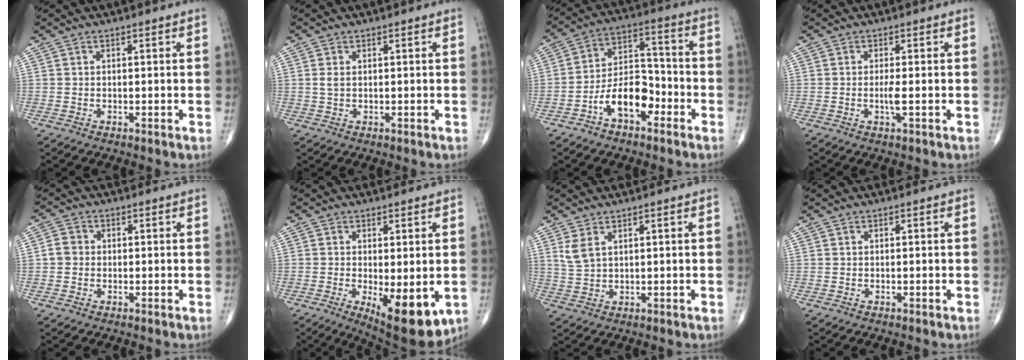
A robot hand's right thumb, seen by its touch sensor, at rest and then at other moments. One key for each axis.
{"total": 1.4, "fx": 0.3, "fy": 0.8, "fz": 1.1, "tx": -0.026, "ty": 0.001, "tz": 0.009}
{"total": 10.7, "fx": -5.1, "fy": 5.9, "fz": 7.3, "tx": -0.108, "ty": 0.049, "tz": -0.096}
{"total": 1.9, "fx": -0.4, "fy": 0.0, "fz": 1.9, "tx": -0.043, "ty": -0.006, "tz": -0.011}
{"total": 2.8, "fx": -0.2, "fy": 2.5, "fz": 1.2, "tx": -0.014, "ty": 0.008, "tz": -0.009}
{"total": 11.1, "fx": -2.9, "fy": 4.1, "fz": 10.0, "tx": -0.134, "ty": -0.025, "tz": -0.030}
{"total": 3.3, "fx": 1.8, "fy": 1.5, "fz": 2.3, "tx": -0.052, "ty": -0.002, "tz": 0.046}
{"total": 0.0}